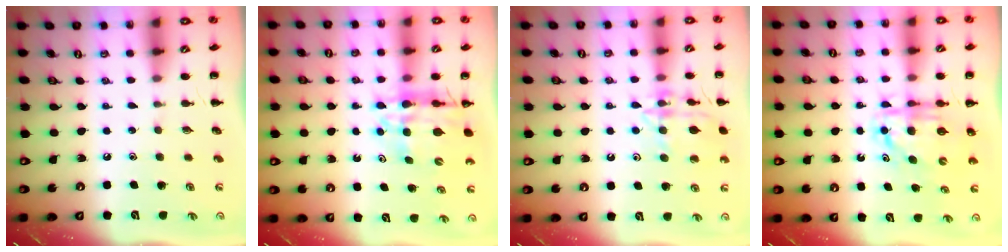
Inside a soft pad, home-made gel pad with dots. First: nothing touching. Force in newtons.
{"total": 12.4, "press": 11.7, "slide": 3.9}
{"total": 14.8, "press": 14.7, "slide": 0.8}
{"total": 6.9, "press": 6.8, "slide": 1.4}